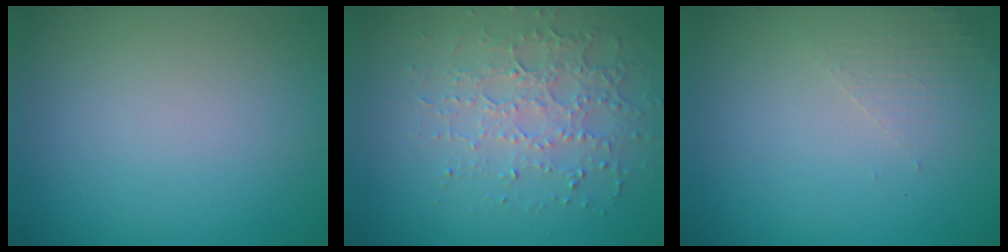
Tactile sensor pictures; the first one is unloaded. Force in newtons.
{"total": 3.4, "press": 3.2, "slide": 1.0}
{"total": 1.6, "press": 1.6, "slide": 0.4}